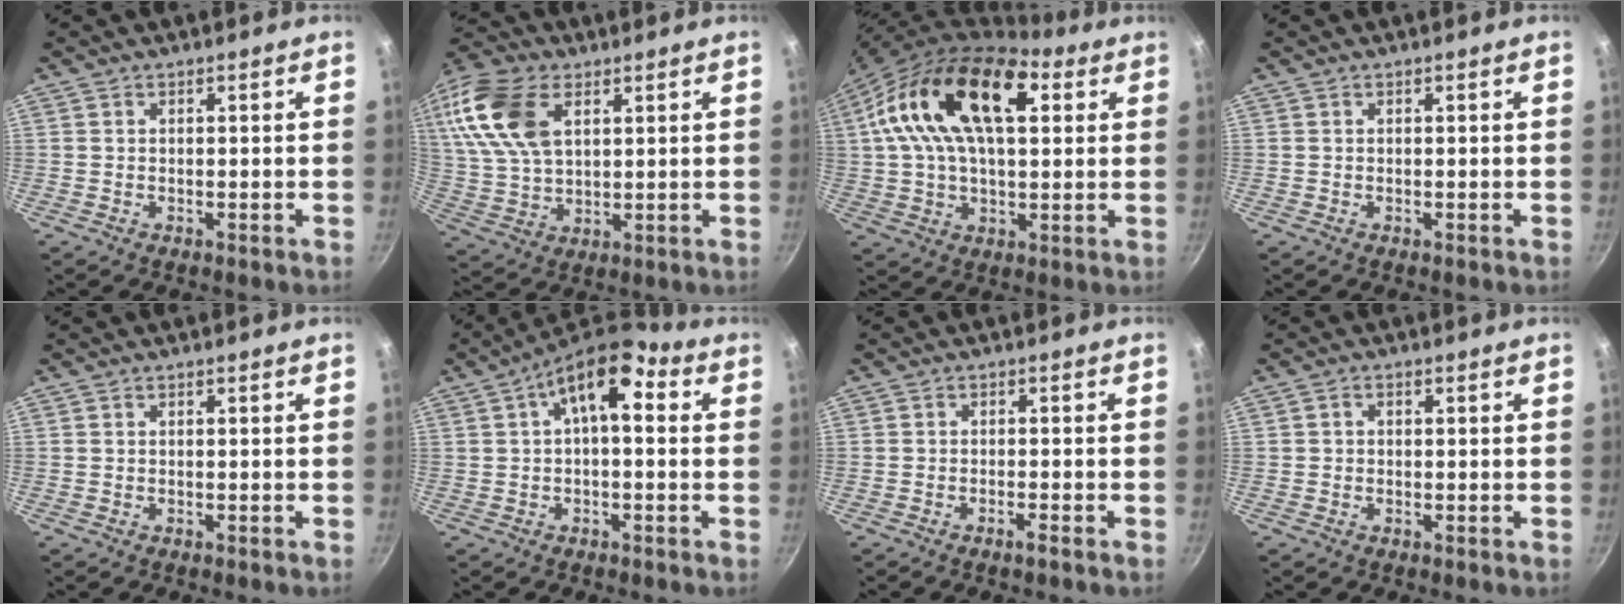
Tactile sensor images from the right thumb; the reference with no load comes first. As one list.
[{"total": 18.5, "force": [6.9, 11.3, 12.9], "torque": [-0.264, 0.000, 0.132]}, {"total": 22.0, "force": [6.2, 12.1, 17.3], "torque": [-0.298, 0.017, 0.089]}, {"total": 0.0}, {"total": 0.0}, {"total": 10.8, "force": [2.9, 5.3, 8.9], "torque": [-0.125, 0.028, 0.033]}, {"total": 1.6, "force": [-1.1, 0.0, 1.2], "torque": [-0.029, 0.010, -0.019]}, {"total": 0.9, "force": [-0.1, 0.8, 0.4], "torque": [-0.007, 0.005, -0.002]}]